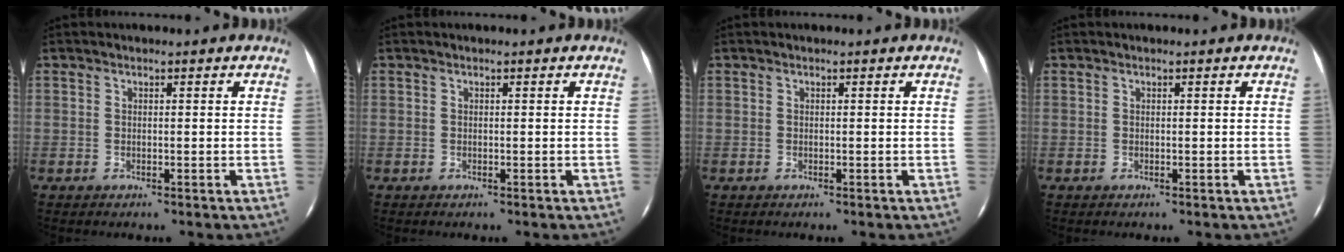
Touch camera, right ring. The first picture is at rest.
{"total": 0.0}
{"total": 0.0}
{"total": 0.0}